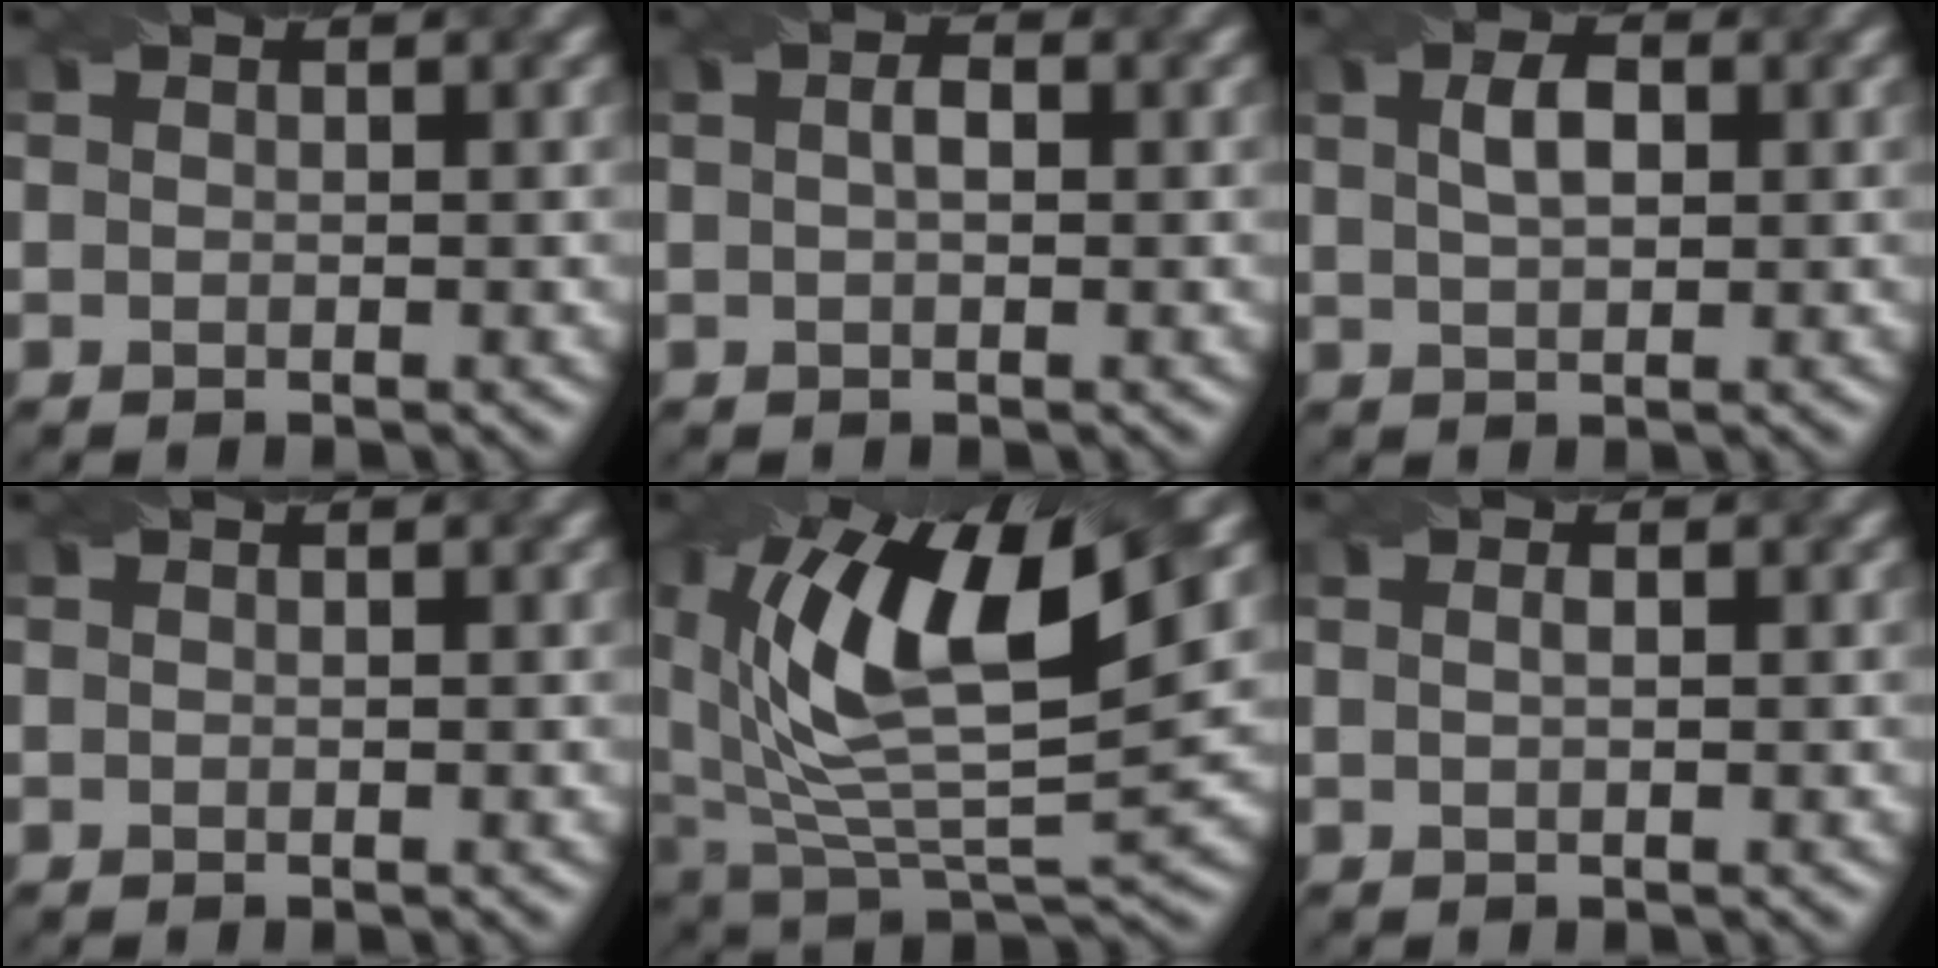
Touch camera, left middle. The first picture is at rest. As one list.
[{"total": 1.3, "force": [0.1, 0.5, 1.2], "torque": [-0.018, -0.003, 0.002]}, {"total": 2.8, "force": [0.9, 1.4, 2.3], "torque": [-0.046, 0.004, 0.017]}, {"total": 0.0}, {"total": 14.4, "force": [5.1, 6.1, 12.0], "torque": [-0.219, 0.003, 0.089]}, {"total": 1.1, "force": [0.3, 0.4, 0.9], "torque": [-0.009, -0.007, 0.000]}]